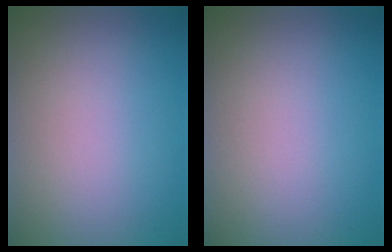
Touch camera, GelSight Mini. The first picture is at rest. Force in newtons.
{"total": 0.0}